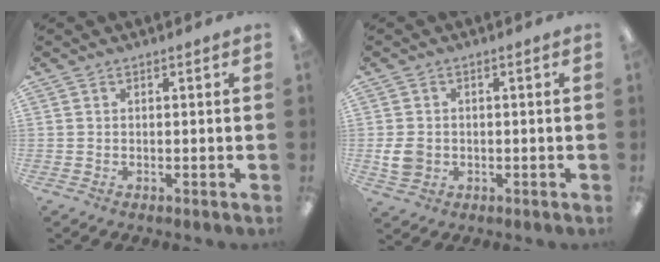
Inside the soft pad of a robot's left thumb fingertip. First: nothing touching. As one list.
[{"total": 4.9, "force": [-0.3, 4.1, 2.7], "torque": [-0.060, -0.001, -0.008]}]